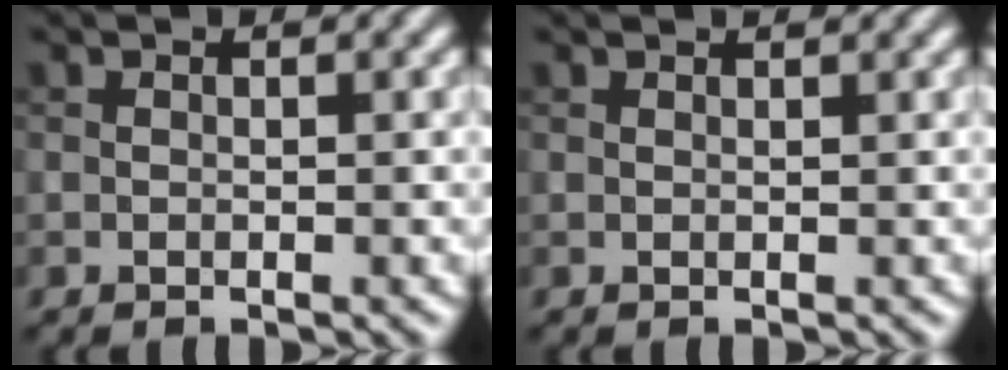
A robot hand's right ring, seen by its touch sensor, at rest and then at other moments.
{"total": 1.2, "force": [1.1, 0.2, 0.4], "torque": [-0.008, -0.001, 0.007]}